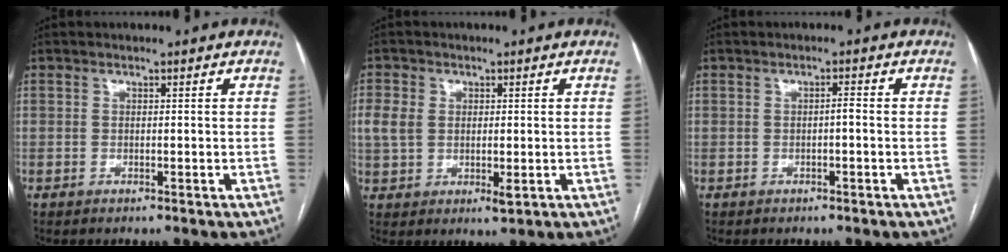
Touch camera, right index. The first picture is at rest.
{"total": 5.4, "force": [0.3, 3.6, 4.0], "torque": [-0.083, 0.001, 0.011]}
{"total": 1.0, "force": [-0.3, 0.1, 0.9], "torque": [-0.013, 0.003, -0.006]}